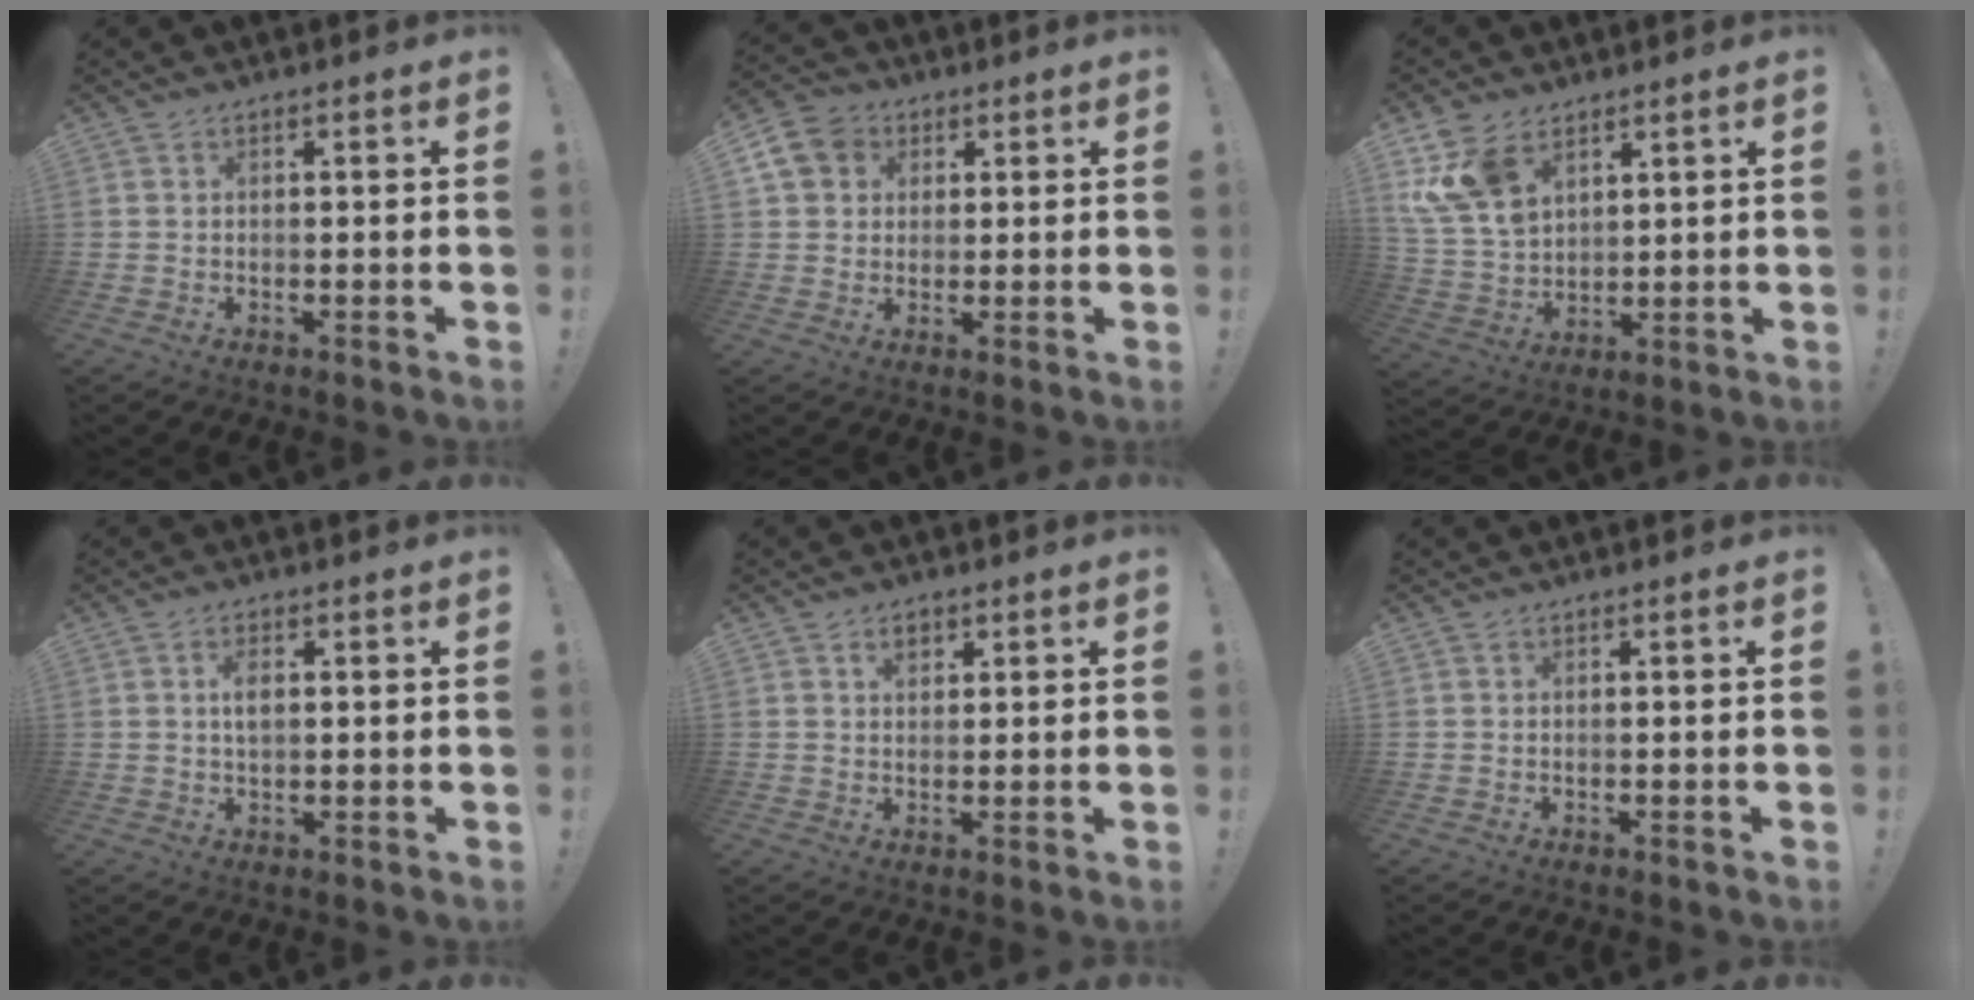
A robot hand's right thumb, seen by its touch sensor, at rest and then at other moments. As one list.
[{"total": 9.0, "force": [3.3, 7.7, 3.2], "torque": [-0.053, -0.008, 0.070]}, {"total": 12.9, "force": [6.8, 8.7, 6.7], "torque": [-0.142, -0.026, 0.139]}, {"total": 4.1, "force": [1.0, 2.7, 2.9], "torque": [-0.042, 0.001, 0.014]}, {"total": 3.0, "force": [1.7, 2.0, 1.4], "torque": [-0.015, -0.005, 0.027]}, {"total": 0.0}]